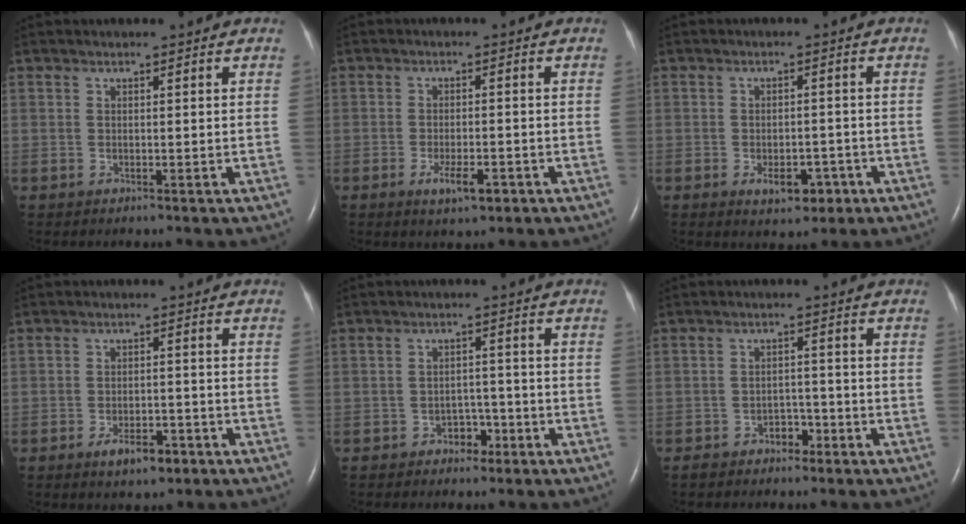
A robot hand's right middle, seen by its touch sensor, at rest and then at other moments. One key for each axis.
{"total": 4.1, "fx": -2.2, "fy": 1.1, "fz": 3.3, "tx": -0.059, "ty": -0.002, "tz": -0.033}
{"total": 4.7, "fx": -2.4, "fy": 2.5, "fz": 3.1, "tx": -0.039, "ty": 0.004, "tz": -0.028}
{"total": 4.5, "fx": -2.8, "fy": 1.8, "fz": 3.0, "tx": -0.048, "ty": 0.002, "tz": -0.042}
{"total": 3.0, "fx": -1.9, "fy": 1.9, "fz": 1.3, "tx": -0.014, "ty": 0.008, "tz": -0.025}
{"total": 2.9, "fx": -2.1, "fy": 1.6, "fz": 1.1, "tx": -0.016, "ty": 0.006, "tz": -0.031}